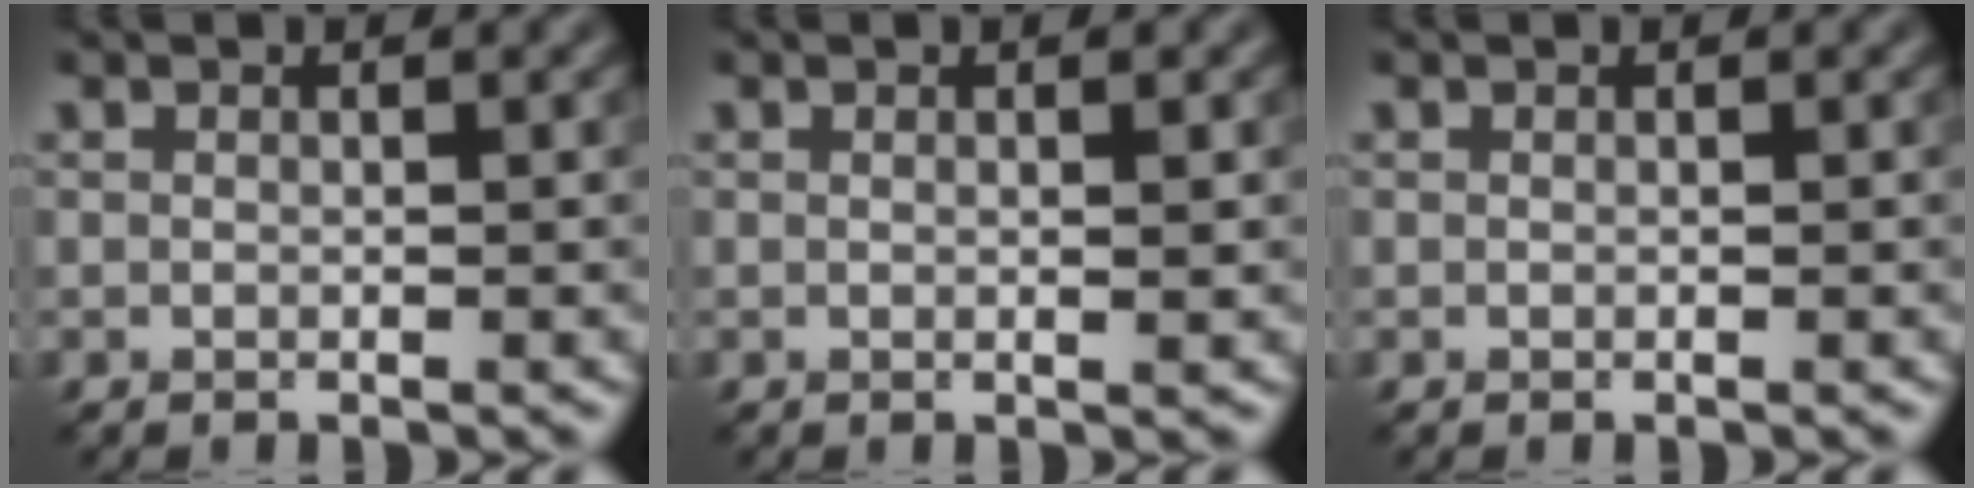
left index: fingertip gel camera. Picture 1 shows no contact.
{"total": 1.4, "force": [0.3, 0.3, 1.4], "torque": [-0.018, 0.002, 0.001]}
{"total": 0.0}